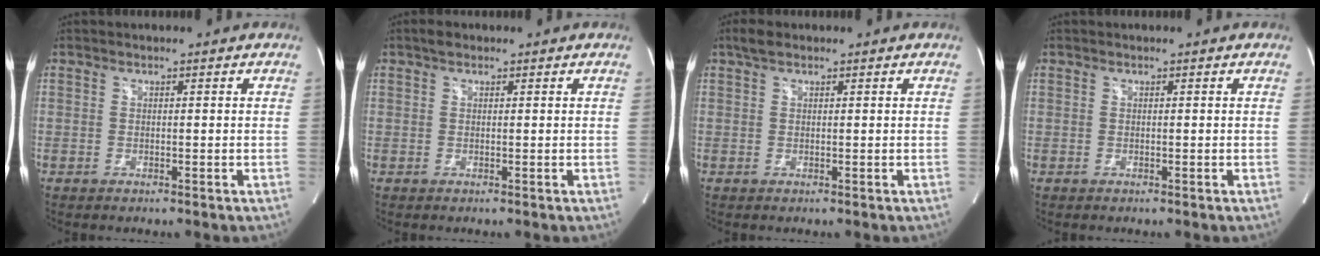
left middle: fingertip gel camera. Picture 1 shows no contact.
{"total": 1.2, "force": [0.9, 0.6, 0.6], "torque": [-0.017, 0.012, 0.014]}
{"total": 1.9, "force": [1.4, 0.8, 1.1], "torque": [-0.027, 0.016, 0.026]}
{"total": 0.0}